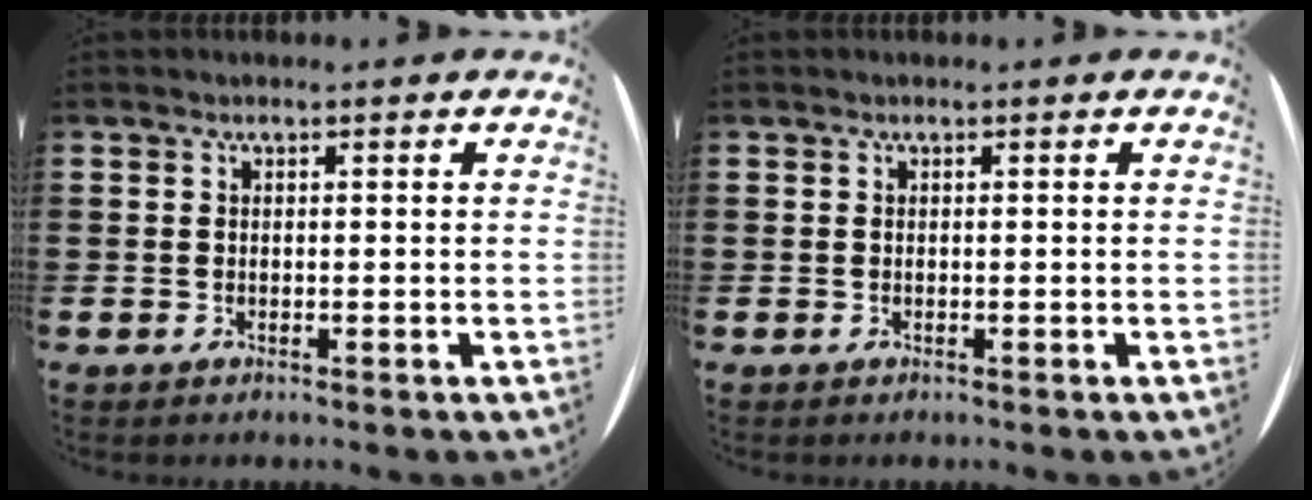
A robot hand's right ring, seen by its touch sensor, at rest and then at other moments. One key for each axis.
{"total": 0.0}